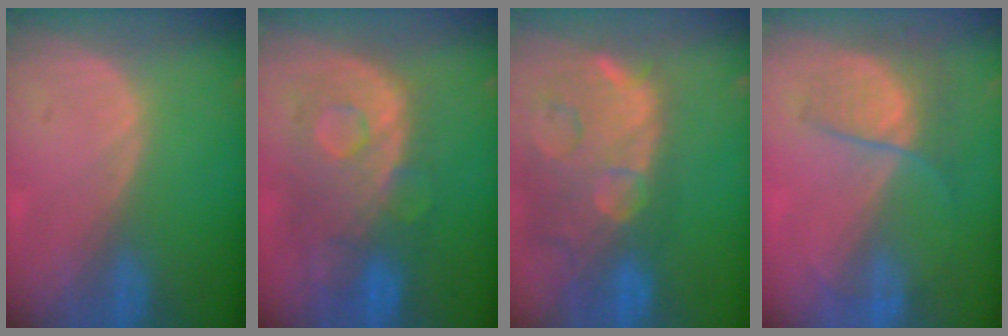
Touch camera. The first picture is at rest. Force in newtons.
{"total": 10.5, "press": 9.4, "slide": 4.7}
{"total": 14.9, "press": 12.0, "slide": 8.9}
{"total": 6.9, "press": 5.9, "slide": 3.5}